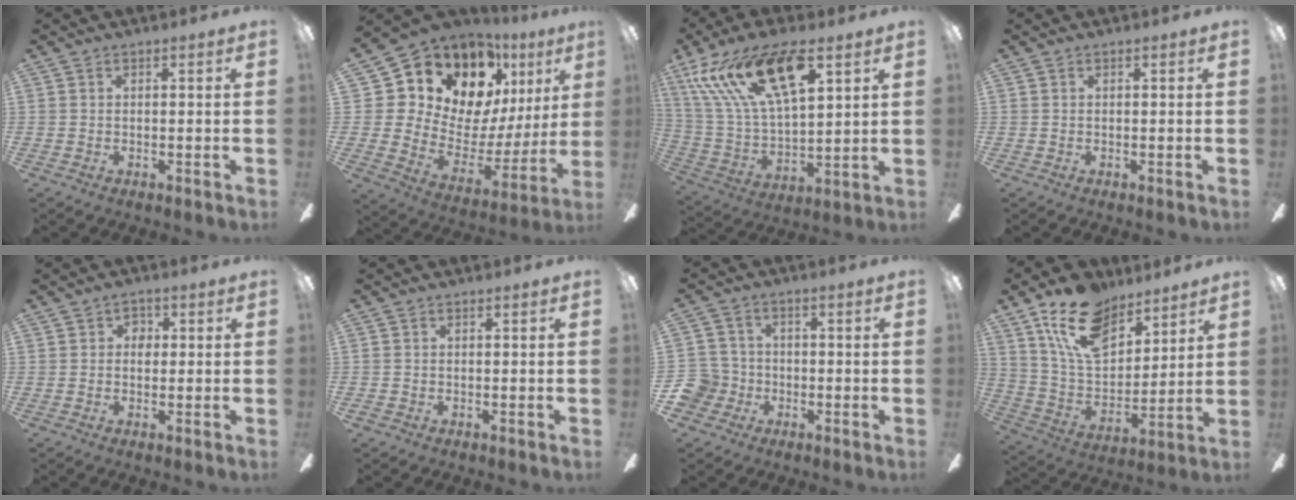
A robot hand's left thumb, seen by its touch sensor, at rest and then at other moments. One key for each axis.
{"total": 15.0, "fx": 11.6, "fy": 7.9, "fz": 5.2, "tx": -0.093, "ty": -0.122, "tz": 0.217}
{"total": 21.8, "fx": 12.0, "fy": 9.3, "fz": 15.6, "tx": -0.325, "ty": -0.045, "tz": 0.206}
{"total": 0.0}
{"total": 2.9, "fx": -0.1, "fy": 2.4, "fz": 1.6, "tx": -0.007, "ty": 0.000, "tz": -0.008}
{"total": 0.9, "fx": -0.4, "fy": 0.7, "fz": 0.3, "tx": -0.004, "ty": 0.005, "tz": -0.011}
{"total": 7.1, "fx": -2.3, "fy": 6.5, "fz": 1.5, "tx": -0.060, "ty": 0.026, "tz": -0.043}
{"total": 18.1, "fx": 11.8, "fy": 10.0, "fz": 9.4, "tx": -0.167, "ty": -0.051, "tz": 0.218}